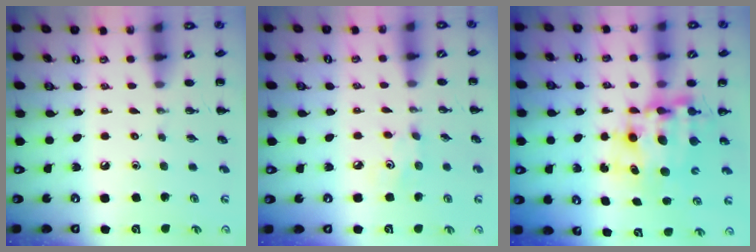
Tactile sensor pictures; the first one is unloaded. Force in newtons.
{"total": 2.9, "press": 2.8, "slide": 0.8}
{"total": 9.4, "press": 9.0, "slide": 2.6}